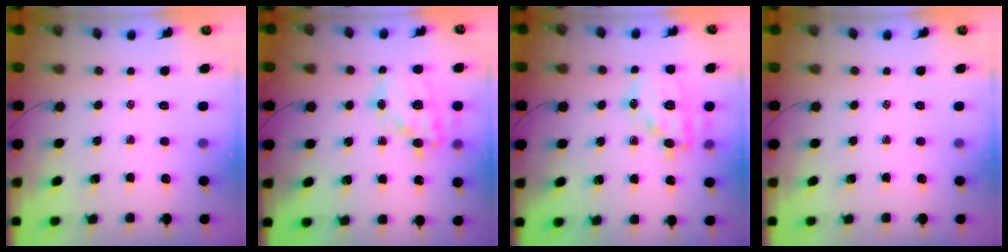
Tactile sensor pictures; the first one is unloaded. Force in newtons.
{"total": 16.8, "press": 16.6, "slide": 2.6}
{"total": 15.0, "press": 14.8, "slide": 2.4}
{"total": 0.0}